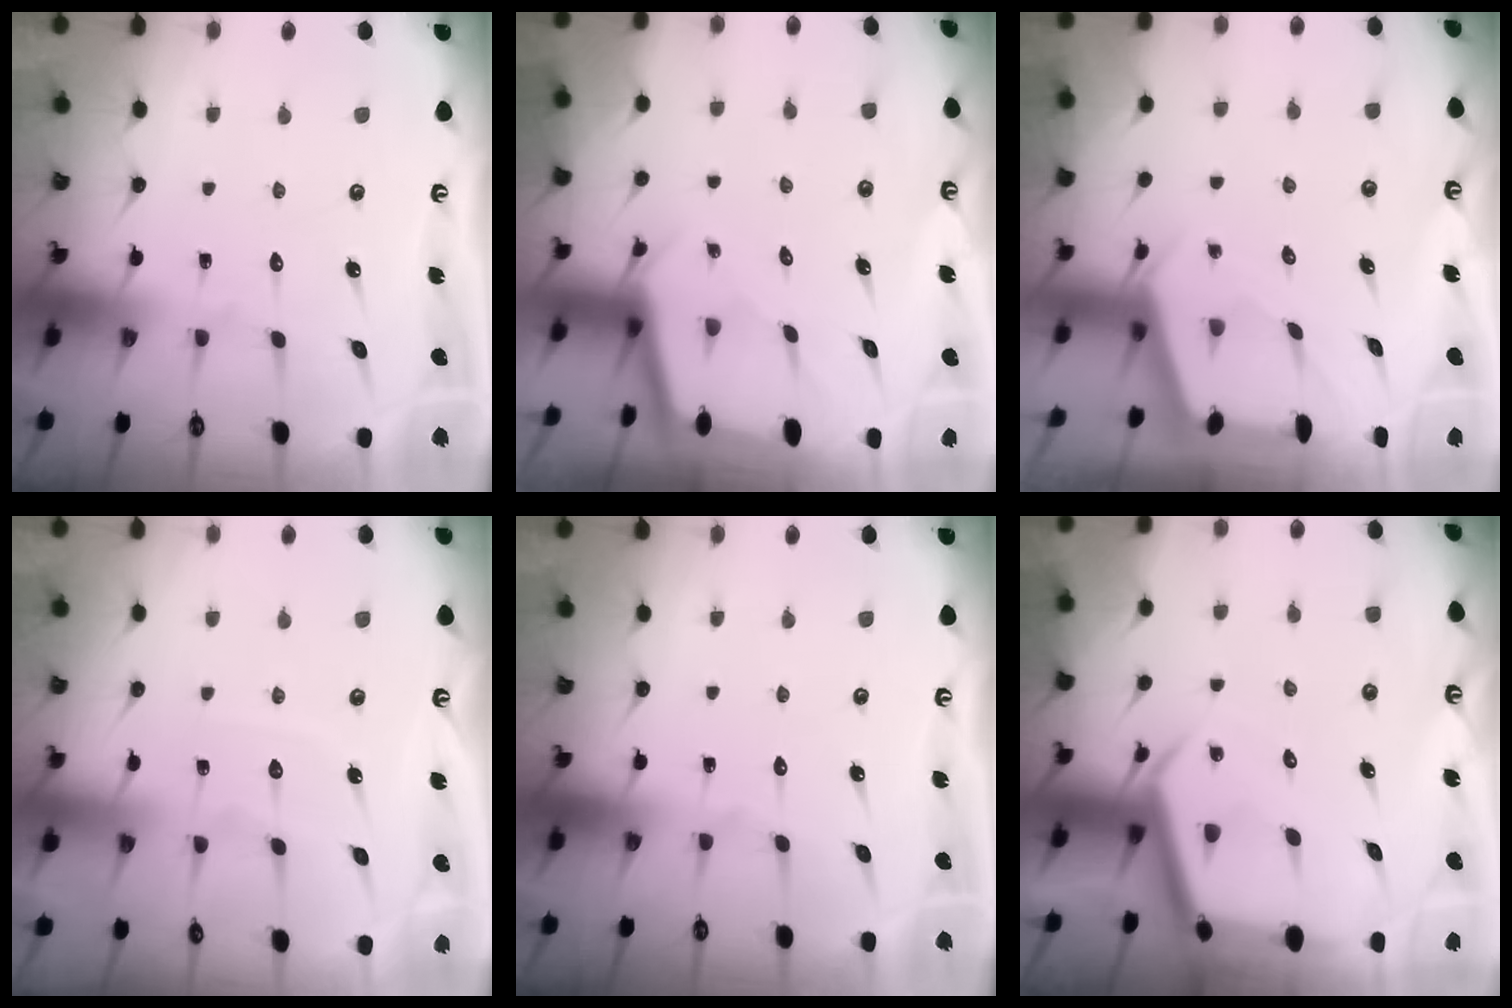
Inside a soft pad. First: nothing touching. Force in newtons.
{"total": 2.1, "press": 2.1, "slide": 0.1}
{"total": 2.0, "press": 2.0, "slide": 0.3}
{"total": 4.5, "press": 4.5, "slide": 0.3}
{"total": 0.0}
{"total": 5.1, "press": 5.1, "slide": 0.3}